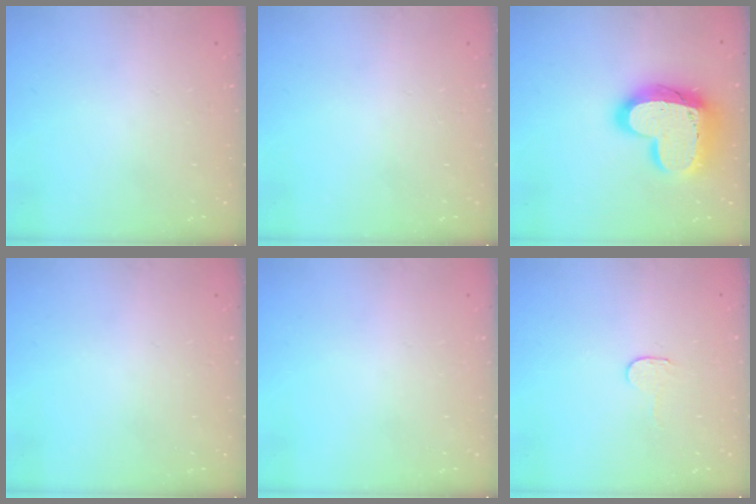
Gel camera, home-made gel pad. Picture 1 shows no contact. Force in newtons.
{"total": 0.0}
{"total": 20.4, "press": 20.3, "slide": 1.6}
{"total": 0.0}
{"total": 0.0}
{"total": 2.3, "press": 2.3, "slide": 0.2}